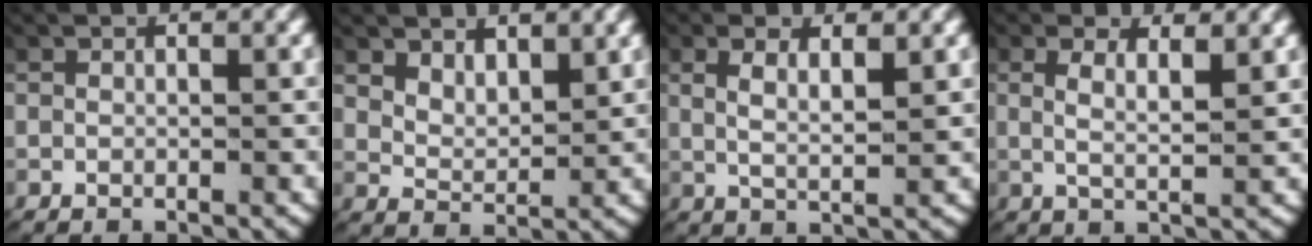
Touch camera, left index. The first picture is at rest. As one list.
[{"total": 2.9, "force": [2.2, 1.5, 1.0], "torque": [-0.029, -0.014, 0.044]}, {"total": 3.2, "force": [1.1, 1.2, 2.8], "torque": [-0.055, -0.008, 0.022]}, {"total": 3.0, "force": [1.1, 0.9, 2.6], "torque": [-0.048, -0.012, 0.021]}]